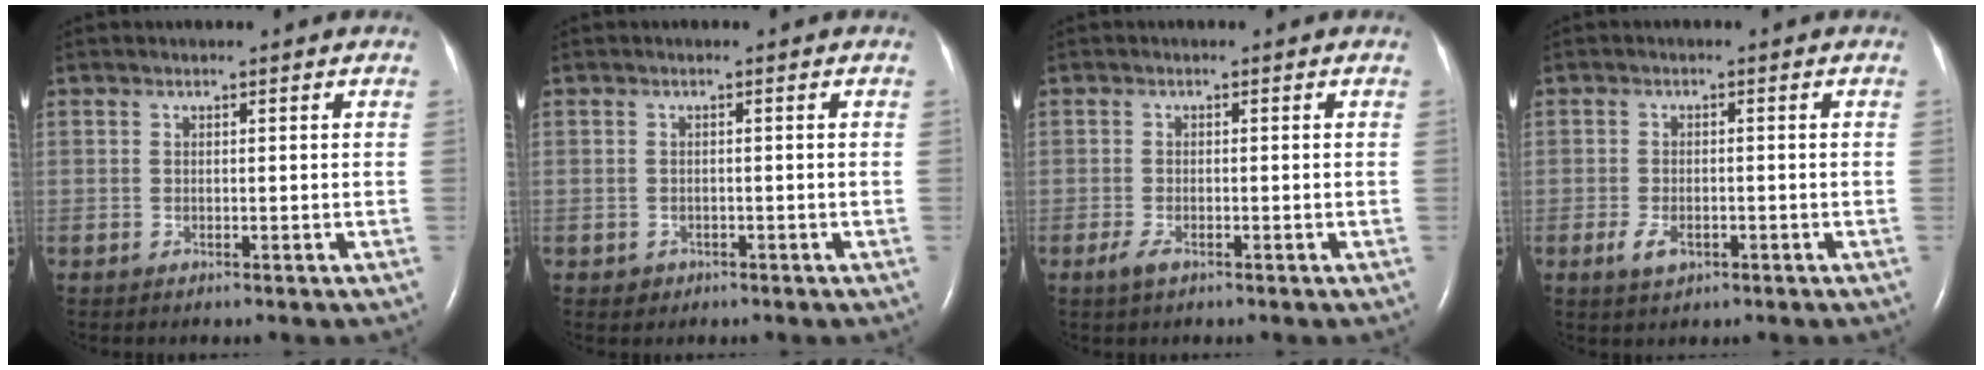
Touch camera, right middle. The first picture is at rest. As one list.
[{"total": 1.2, "force": [-0.6, 1.0, 0.1], "torque": [-0.002, 0.003, -0.007]}, {"total": 1.9, "force": [-1.1, 0.7, 1.4], "torque": [-0.037, -0.003, -0.021]}, {"total": 3.0, "force": [-1.4, 1.6, 2.2], "torque": [-0.048, -0.001, -0.021]}]